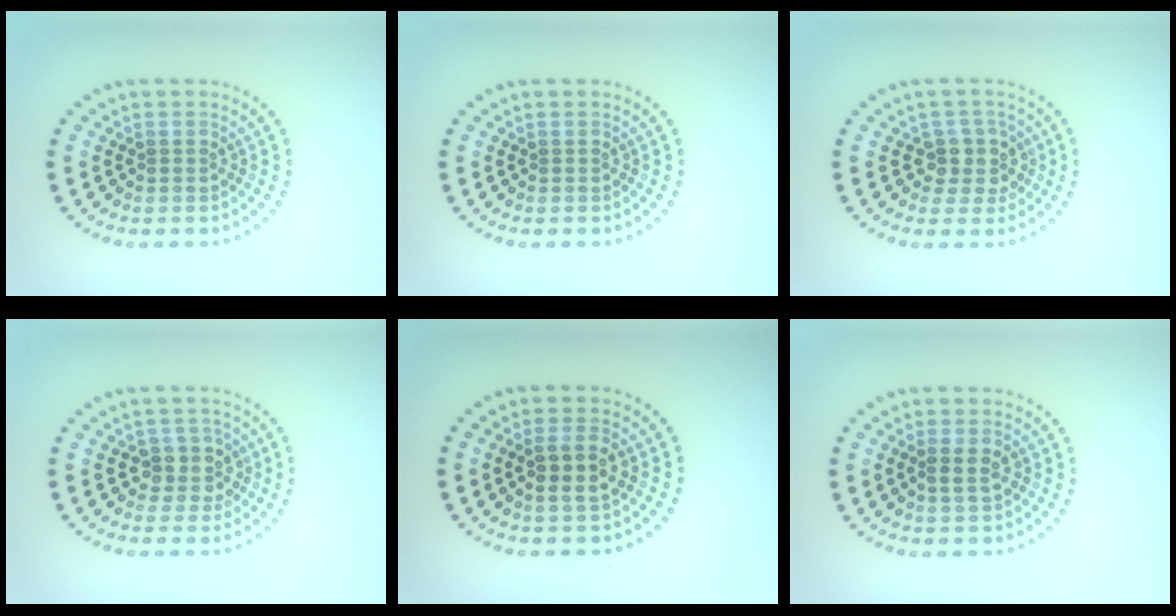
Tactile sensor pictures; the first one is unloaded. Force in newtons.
{"total": 0.0}
{"total": 2.9, "press": 2.4, "slide": 1.6}
{"total": 2.7, "press": 2.3, "slide": 1.5}
{"total": 2.7, "press": 2.6, "slide": 0.7}
{"total": 1.3, "press": 1.3, "slide": 0.3}